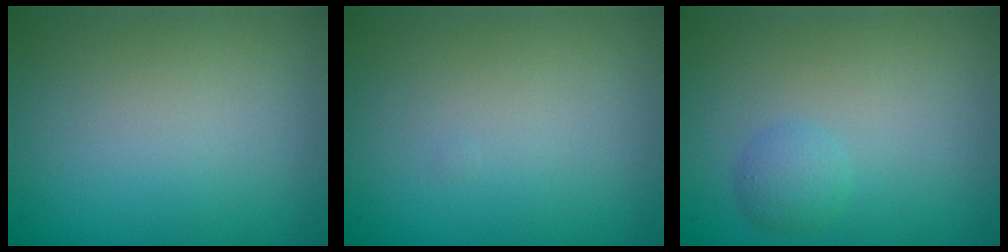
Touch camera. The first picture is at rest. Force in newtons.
{"total": 0.0}
{"total": 1.5, "press": 1.5, "slide": 0.1}